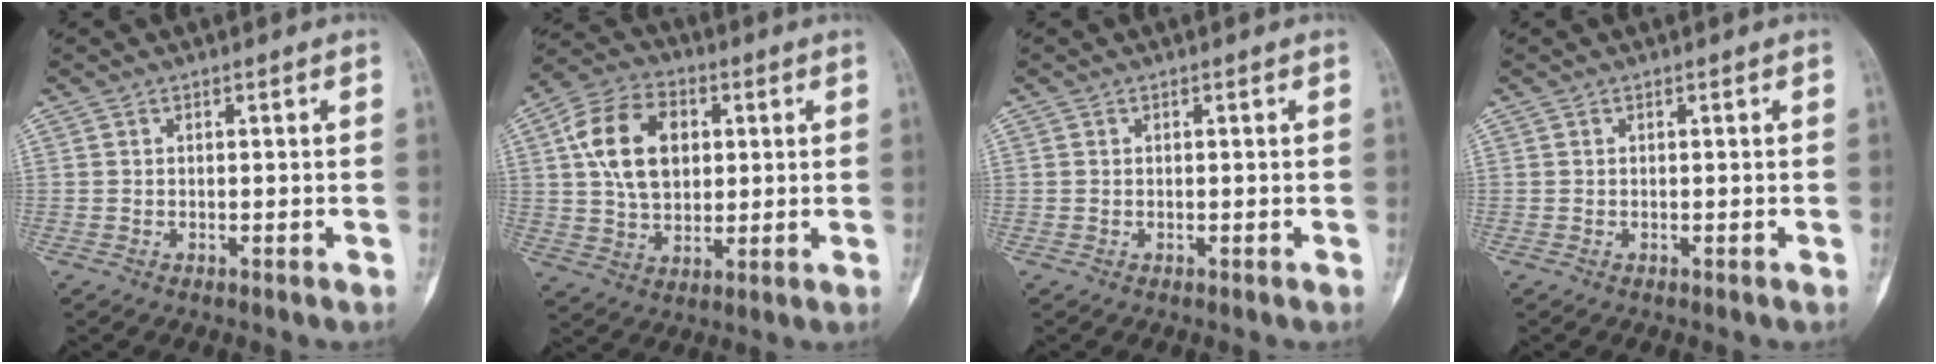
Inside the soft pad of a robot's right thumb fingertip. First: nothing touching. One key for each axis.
{"total": 14.2, "fx": 3.1, "fy": 9.7, "fz": 10.0, "tx": -0.153, "ty": 0.004, "tz": 0.050}
{"total": 0.0}
{"total": 0.0}